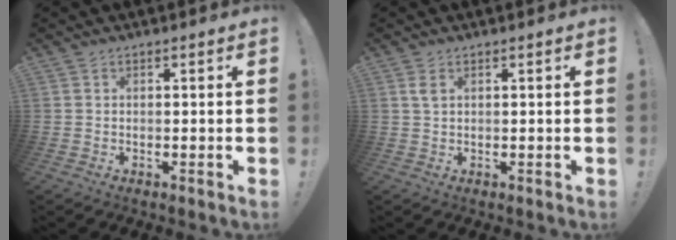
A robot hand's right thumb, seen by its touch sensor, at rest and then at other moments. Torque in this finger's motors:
{"motor_torque": [0.09, 0.51, 0.32, -0.10, 0.00]}